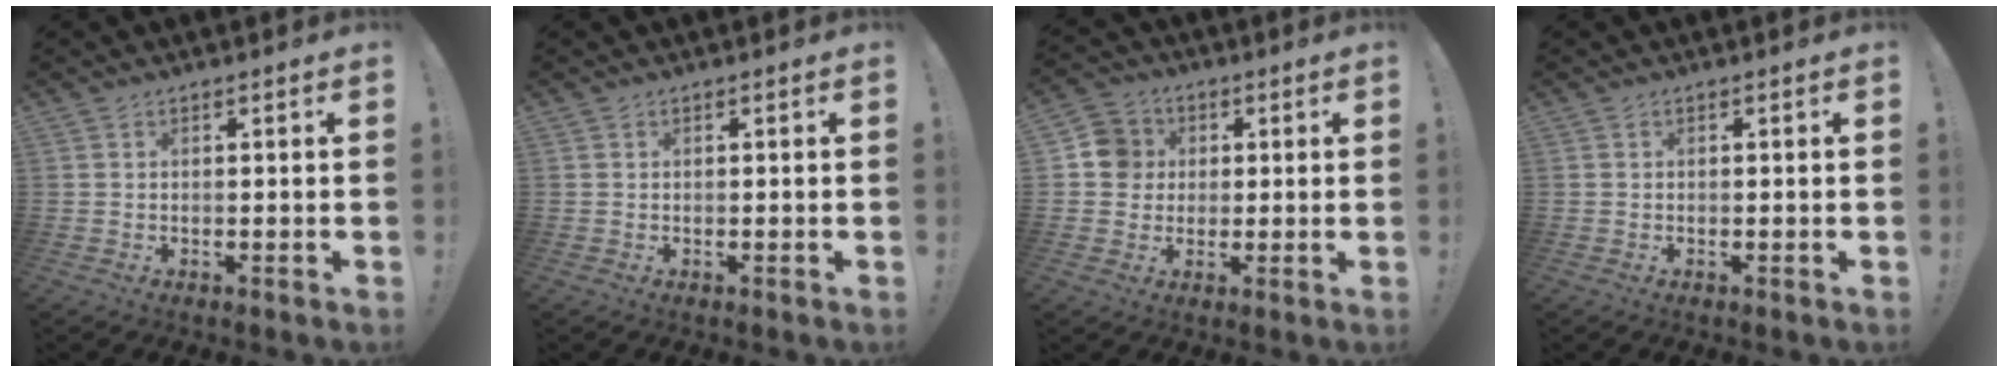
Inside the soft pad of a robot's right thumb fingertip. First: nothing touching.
{"total": 0.0}
{"total": 8.7, "force": [1.3, 8.3, 2.3], "torque": [-0.021, 0.006, 0.029]}
{"total": 0.0}